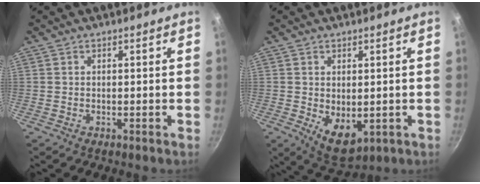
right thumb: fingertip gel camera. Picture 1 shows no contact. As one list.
[{"total": 7.0, "force": [-0.6, 4.2, 5.6], "torque": [-0.070, -0.020, 0.007]}]